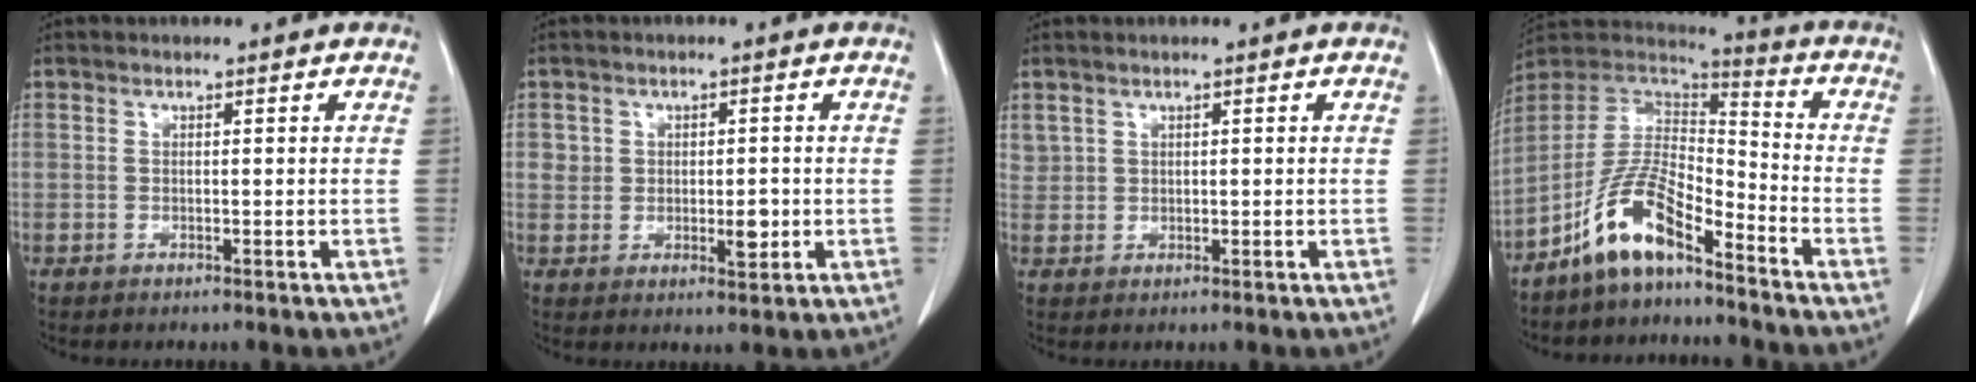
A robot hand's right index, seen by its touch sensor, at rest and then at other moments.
{"total": 4.1, "force": [0.0, 2.8, 2.9], "torque": [-0.030, 0.000, 0.008]}
{"total": 1.4, "force": [0.9, 1.1, 0.2], "torque": [0.003, 0.007, 0.018]}
{"total": 11.1, "force": [-7.6, 3.1, 7.4], "torque": [-0.161, 0.018, -0.147]}